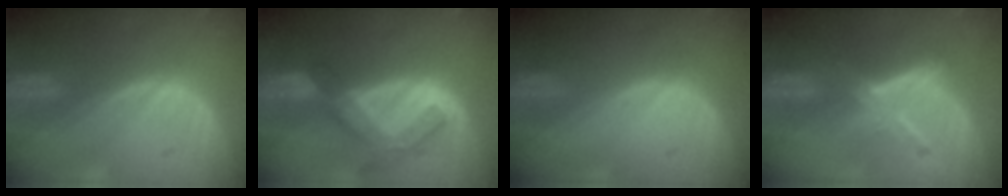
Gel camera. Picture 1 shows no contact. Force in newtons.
{"total": 7.5, "press": 6.4, "slide": 3.8}
{"total": 0.0}
{"total": 6.1, "press": 5.2, "slide": 3.2}